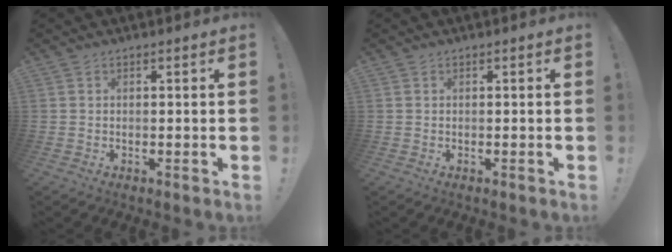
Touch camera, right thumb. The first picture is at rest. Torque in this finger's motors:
{"motor_torque": [0.06, 0.07, -0.05, -0.22, 0.02]}